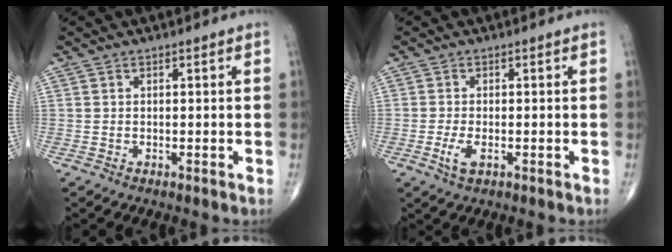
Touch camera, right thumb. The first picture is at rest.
{"total": 3.1, "force": [-1.0, 1.4, 2.6], "torque": [-0.059, -0.003, -0.017]}